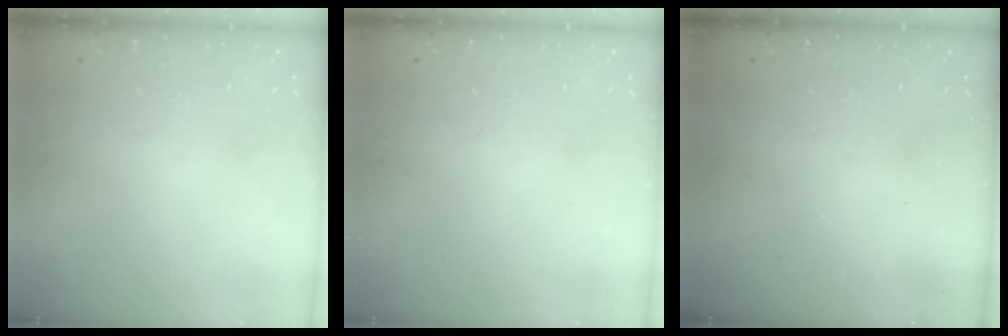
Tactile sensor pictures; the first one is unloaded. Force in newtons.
{"total": 0.0}
{"total": 2.4, "press": 2.2, "slide": 0.8}